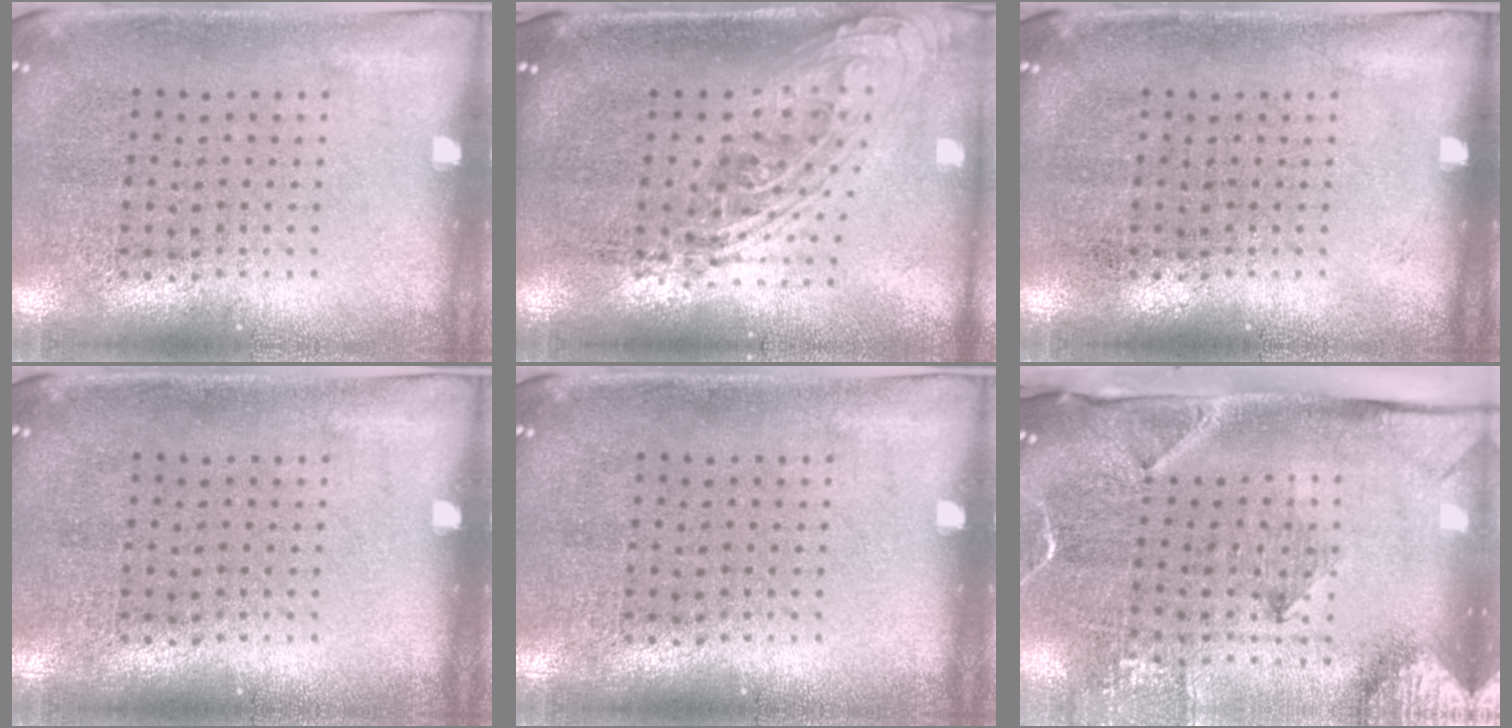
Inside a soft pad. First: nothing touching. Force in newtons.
{"total": 2.1, "press": 1.6, "slide": 1.4}
{"total": 0.0}
{"total": 0.0}
{"total": 0.0}
{"total": 3.2, "press": 2.3, "slide": 2.3}